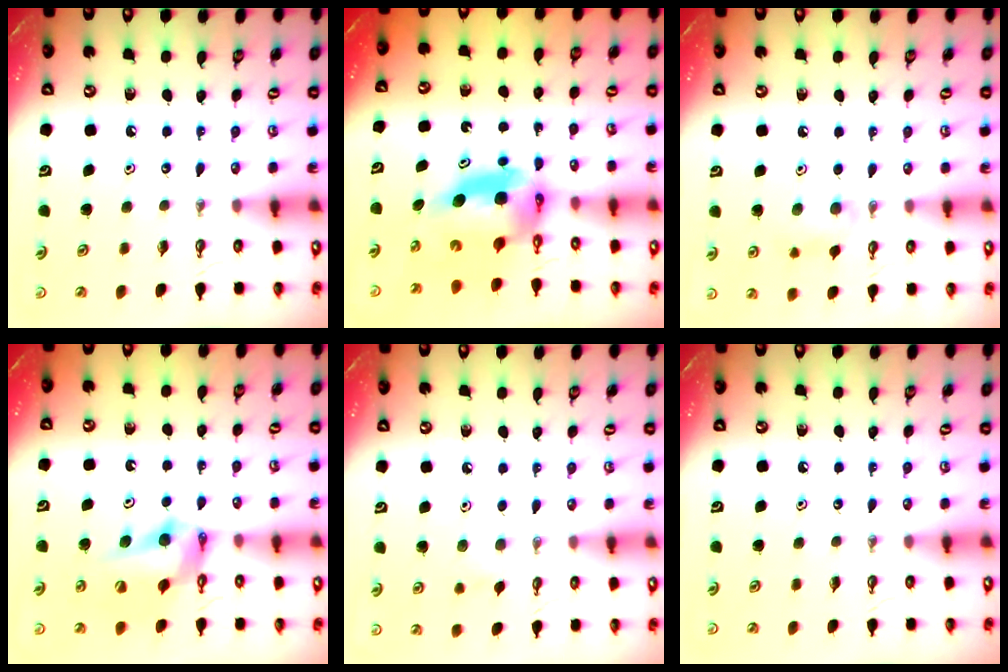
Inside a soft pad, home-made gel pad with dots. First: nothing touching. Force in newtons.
{"total": 7.2, "press": 6.7, "slide": 2.7}
{"total": 9.0, "press": 6.3, "slide": 6.5}
{"total": 11.7, "press": 11.7, "slide": 1.2}
{"total": 5.8, "press": 5.7, "slide": 1.0}
{"total": 0.0}